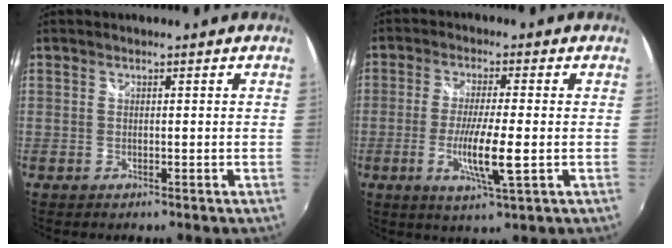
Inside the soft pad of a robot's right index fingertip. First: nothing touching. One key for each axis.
{"total": 7.9, "fx": -2.0, "fy": 0.1, "fz": 7.6, "tx": -0.145, "ty": -0.014, "tz": -0.039}